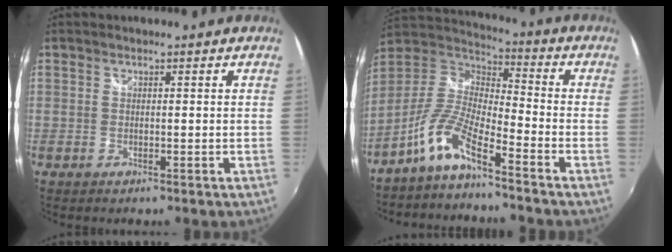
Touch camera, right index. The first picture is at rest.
{"total": 9.8, "force": [-6.8, 2.0, 6.8], "torque": [-0.152, 0.010, -0.142]}